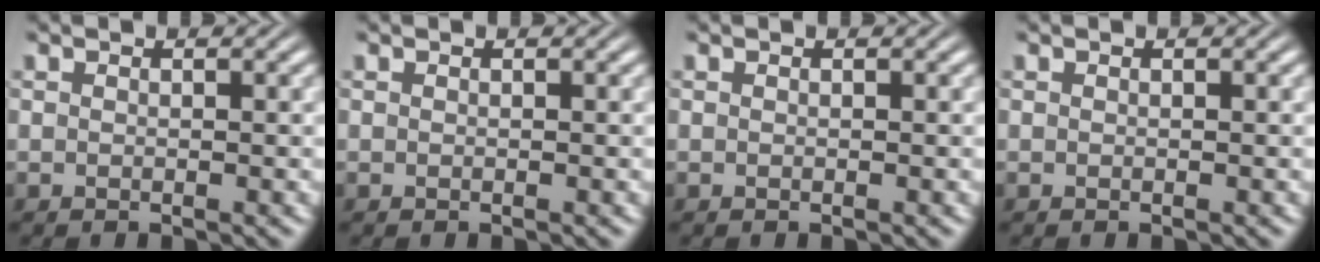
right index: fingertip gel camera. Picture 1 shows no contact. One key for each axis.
{"total": 0.0}
{"total": 0.0}
{"total": 0.0}